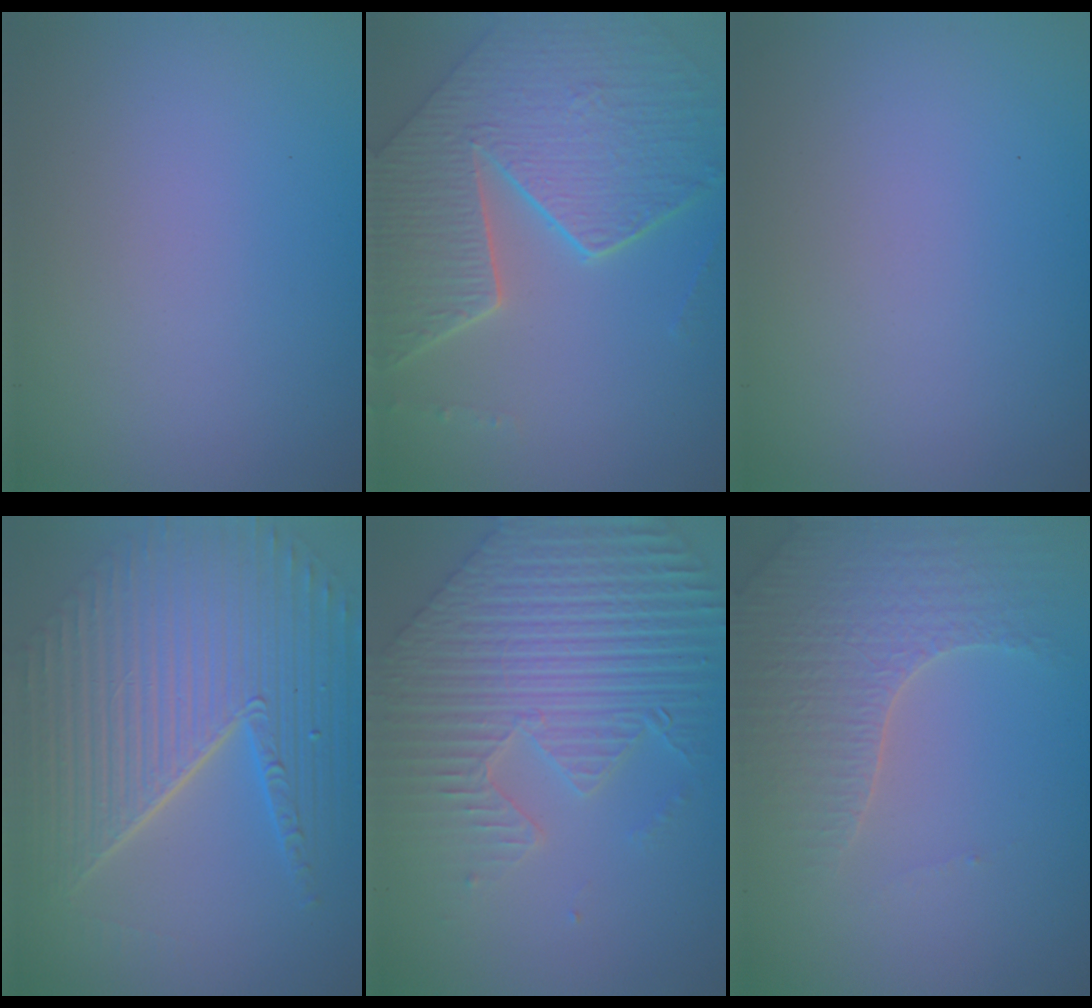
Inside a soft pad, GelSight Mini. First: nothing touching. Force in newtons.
{"total": 8.9, "press": 6.3, "slide": 6.3}
{"total": 0.0}
{"total": 10.9, "press": 7.1, "slide": 8.3}
{"total": 8.6, "press": 6.5, "slide": 5.6}
{"total": 4.0, "press": 3.9, "slide": 1.1}